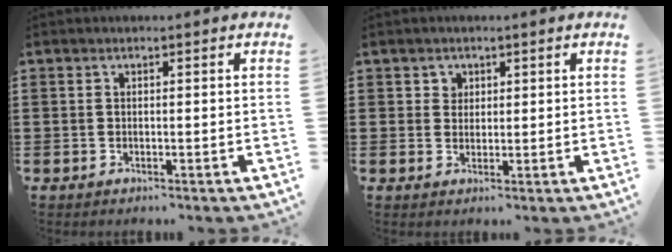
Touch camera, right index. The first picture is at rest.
{"total": 1.8, "force": [0.8, 1.6, 0.2], "torque": [-0.010, 0.007, 0.015]}